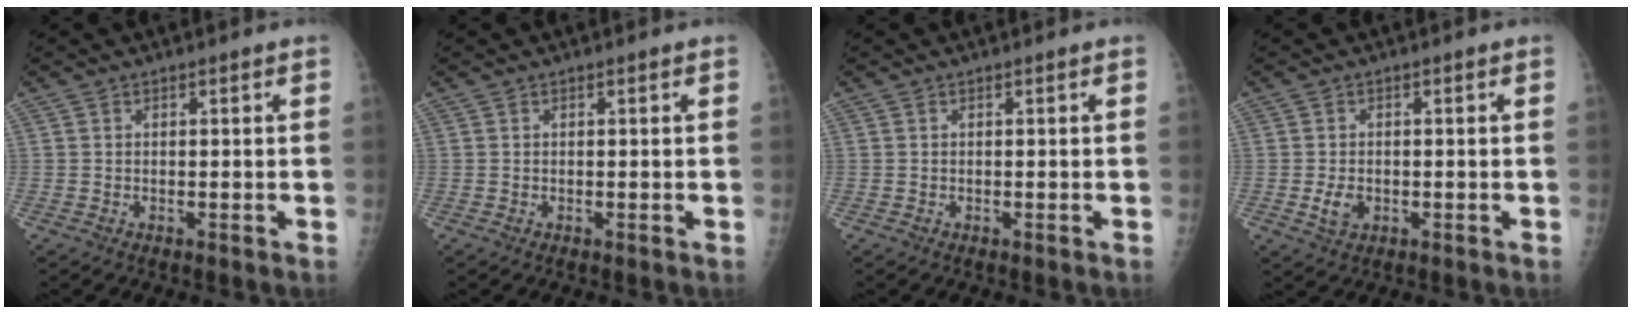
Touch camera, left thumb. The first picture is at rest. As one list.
[{"total": 0.0}, {"total": 0.0}, {"total": 3.1, "force": [-0.7, 2.2, 2.1], "torque": [-0.036, -0.001, -0.009]}]